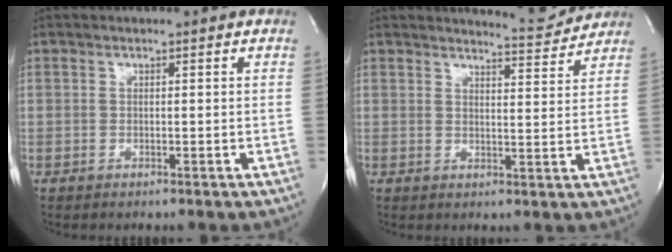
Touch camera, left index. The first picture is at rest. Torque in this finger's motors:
{"motor_torque": [0.36, -0.28, -0.16, -0.03]}